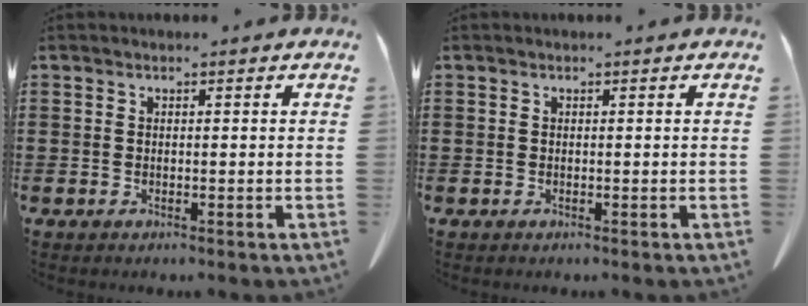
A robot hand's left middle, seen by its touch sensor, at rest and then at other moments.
{"total": 0.0}